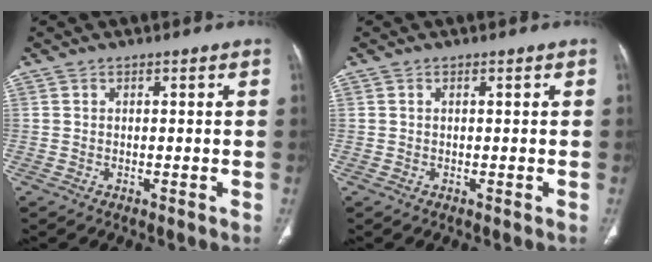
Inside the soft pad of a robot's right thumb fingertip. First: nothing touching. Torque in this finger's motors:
{"motor_torque": [-0.24, -0.09, 0.31, 0.15, -0.02]}